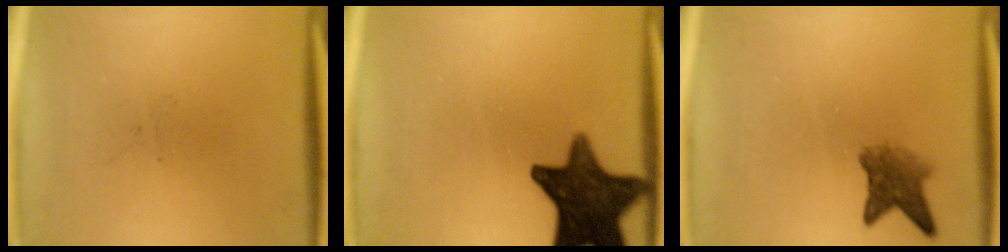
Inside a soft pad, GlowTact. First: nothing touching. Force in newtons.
{"total": 14.8}
{"total": 4.0}